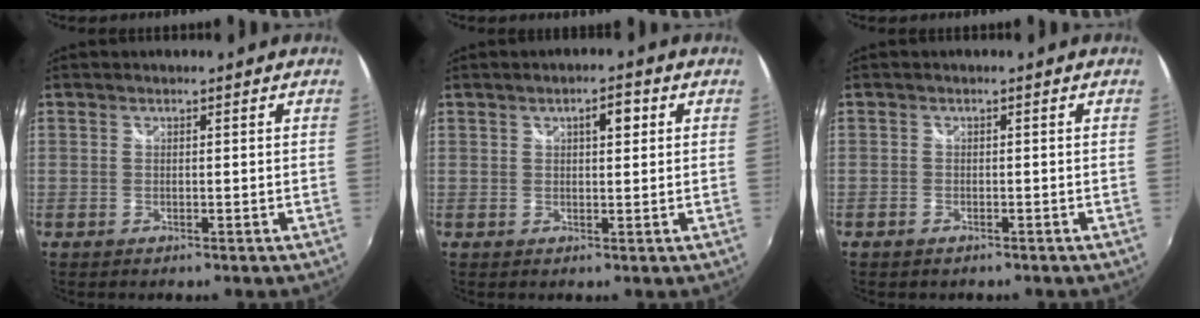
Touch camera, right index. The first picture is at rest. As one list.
[{"total": 3.1, "force": [1.1, 1.3, 2.6], "torque": [-0.038, 0.010, 0.016]}, {"total": 1.3, "force": [-0.9, 1.0, 0.2], "torque": [-0.009, -0.001, -0.016]}]